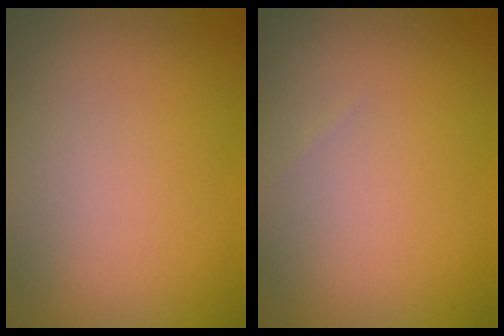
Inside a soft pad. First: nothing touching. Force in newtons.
{"total": 0.0}